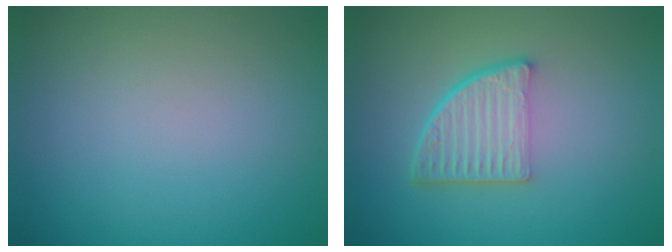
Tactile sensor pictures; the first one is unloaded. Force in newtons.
{"total": 4.8, "press": 3.3, "slide": 3.4}